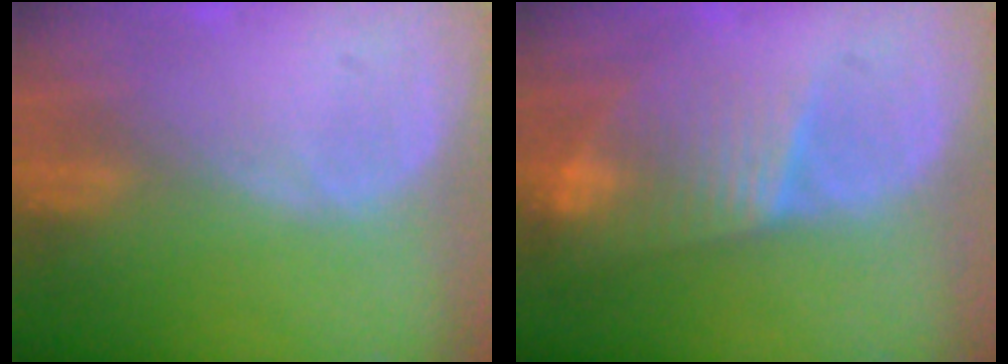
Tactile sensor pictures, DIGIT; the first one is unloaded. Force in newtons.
{"total": 7.9, "press": 6.9, "slide": 3.8}